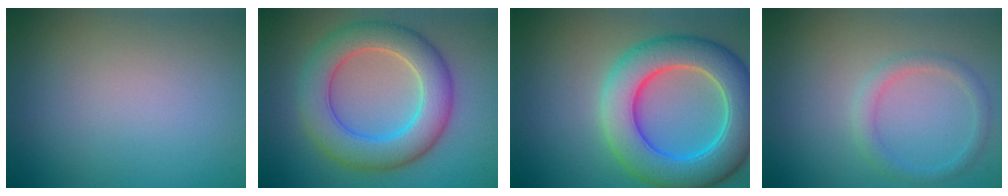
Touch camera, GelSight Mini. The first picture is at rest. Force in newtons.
{"total": 7.2, "press": 7.1, "slide": 0.6}
{"total": 9.0, "press": 9.0, "slide": 0.3}
{"total": 1.7, "press": 1.7, "slide": 0.1}